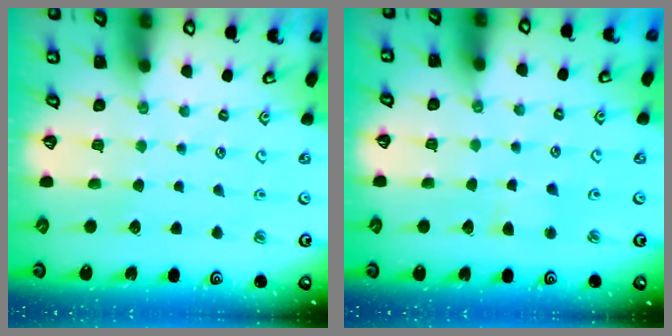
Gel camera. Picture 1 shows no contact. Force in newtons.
{"total": 2.4, "press": 2.4, "slide": 0.5}